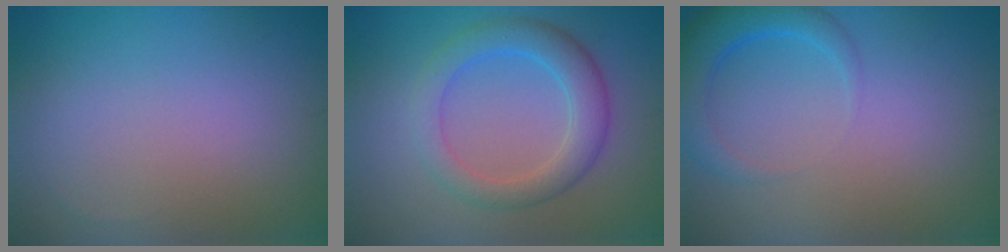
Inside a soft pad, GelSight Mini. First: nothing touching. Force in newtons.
{"total": 4.3, "press": 4.3, "slide": 0.1}
{"total": 3.6, "press": 3.6, "slide": 0.4}